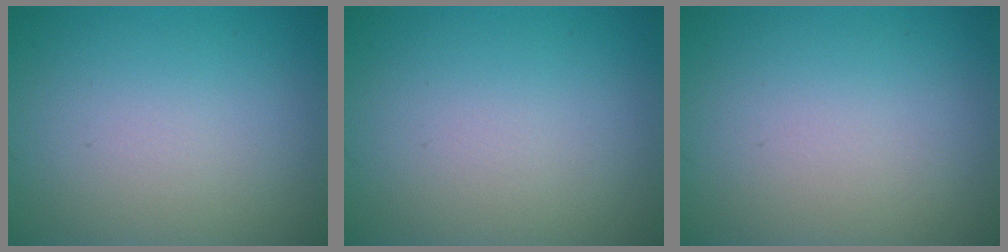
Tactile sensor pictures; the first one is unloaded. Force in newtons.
{"total": 0.0}
{"total": 0.0}